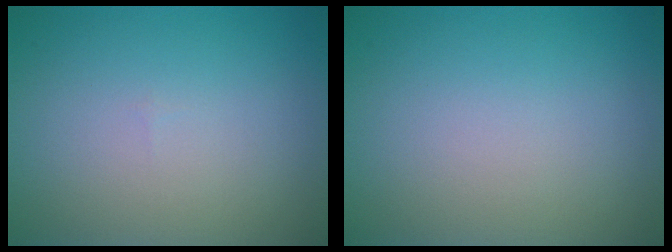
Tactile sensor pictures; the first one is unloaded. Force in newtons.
{"total": 0.0}